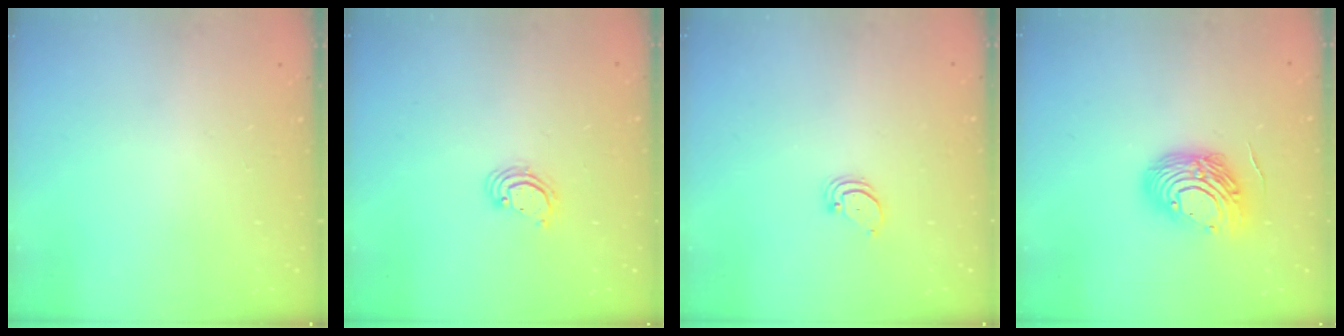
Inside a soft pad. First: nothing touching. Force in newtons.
{"total": 2.6, "press": 2.6, "slide": 0.1}
{"total": 2.0, "press": 2.0, "slide": 0.2}
{"total": 13.3, "press": 13.1, "slide": 2.3}